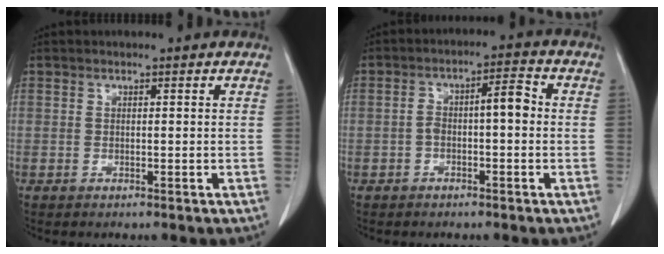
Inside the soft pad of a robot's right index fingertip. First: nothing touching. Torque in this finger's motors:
{"motor_torque": [0.22, 0.13, 0.13, 0.04]}